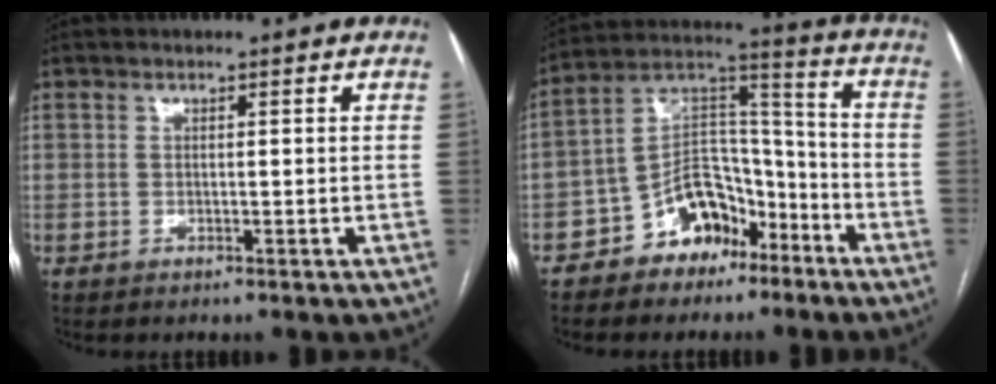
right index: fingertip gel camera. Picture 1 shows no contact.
{"total": 11.8, "force": [-7.1, 7.5, 5.5], "torque": [-0.099, 0.046, -0.121]}